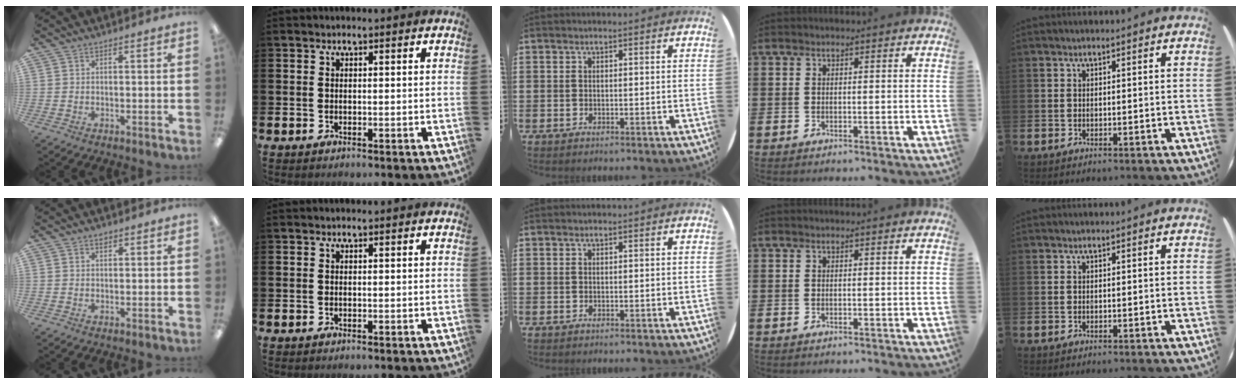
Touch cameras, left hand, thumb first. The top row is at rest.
{"thumb": {"total": 1.0, "force": [0.7, 0.5, 0.5], "torque": [-0.003, -0.003, 0.011]}}